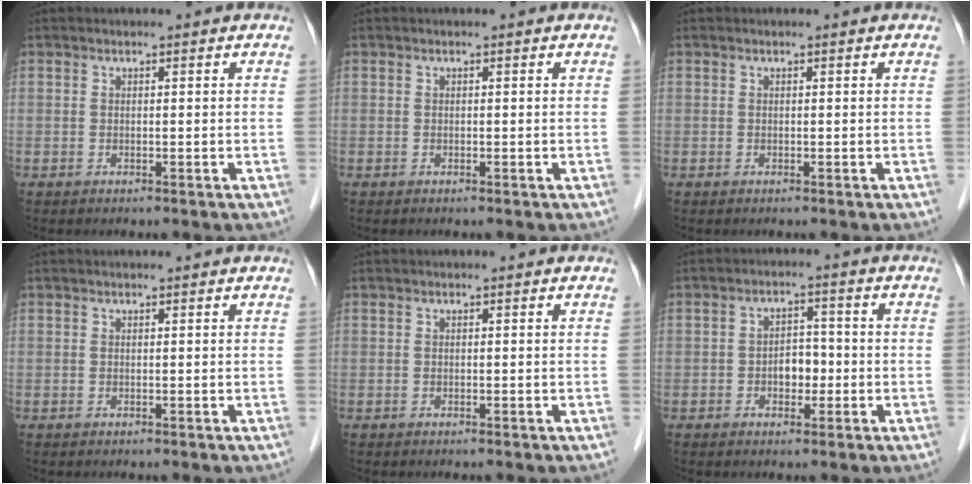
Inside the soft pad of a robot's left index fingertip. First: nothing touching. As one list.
[{"total": 0.0}, {"total": 0.0}, {"total": 0.5, "force": [0.5, 0.0, 0.2], "torque": [-0.005, 0.009, 0.007]}, {"total": 0.0}, {"total": 3.7, "force": [-1.2, 2.3, 2.7], "torque": [-0.044, 0.008, -0.018]}]